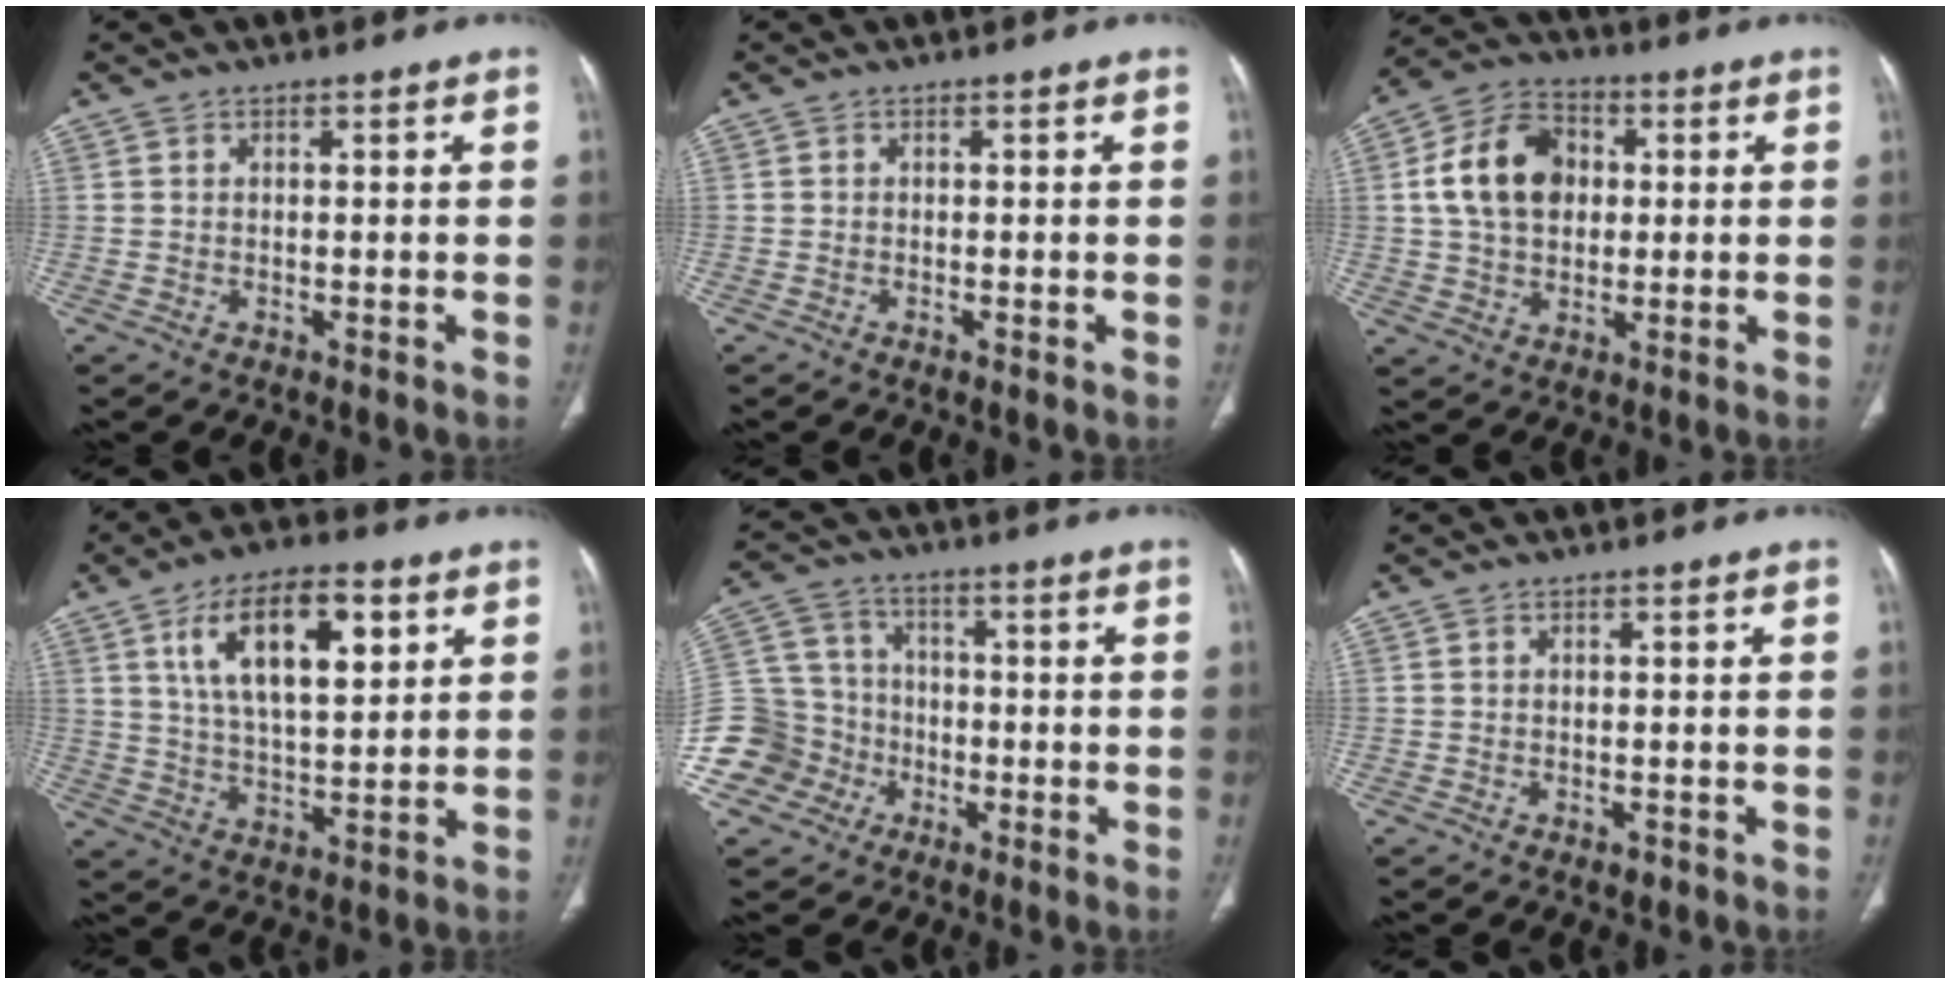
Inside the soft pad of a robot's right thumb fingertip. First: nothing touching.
{"total": 0.7, "force": [-0.4, 0.1, 0.5], "torque": [-0.012, -0.002, -0.007]}
{"total": 13.2, "force": [1.7, 9.8, 8.7], "torque": [-0.136, 0.015, 0.024]}
{"total": 15.4, "force": [6.1, 6.9, 12.4], "torque": [-0.186, -0.011, 0.108]}
{"total": 13.7, "force": [-5.5, 12.3, 2.5], "torque": [-0.046, 0.062, -0.095]}
{"total": 0.8, "force": [-0.6, 0.5, 0.4], "torque": [-0.002, 0.000, -0.007]}